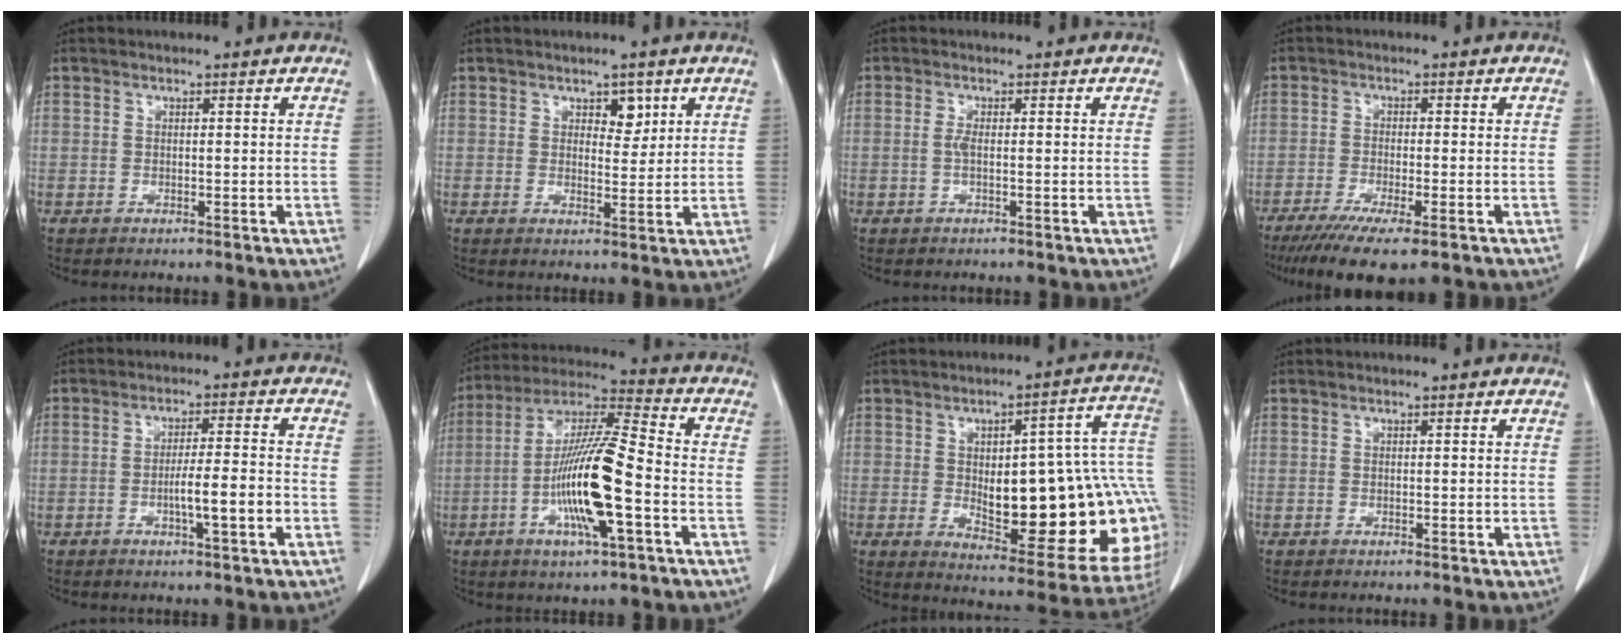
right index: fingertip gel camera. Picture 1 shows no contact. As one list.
[{"total": 3.1, "force": [1.7, 1.7, 2.0], "torque": [-0.022, 0.000, 0.026]}, {"total": 1.3, "force": [-0.1, 0.2, 1.3], "torque": [-0.031, -0.001, -0.004]}, {"total": 10.0, "force": [-7.1, 1.2, 6.9], "torque": [-0.104, -0.022, -0.108]}, {"total": 5.8, "force": [-1.9, 0.2, 5.5], "torque": [-0.091, 0.001, -0.030]}, {"total": 15.7, "force": [-4.2, 1.6, 15.1], "torque": [-0.293, -0.002, -0.079]}, {"total": 25.1, "force": [-1.8, 7.4, 24.0], "torque": [-0.232, 0.032, 0.000]}, {"total": 0.0}]